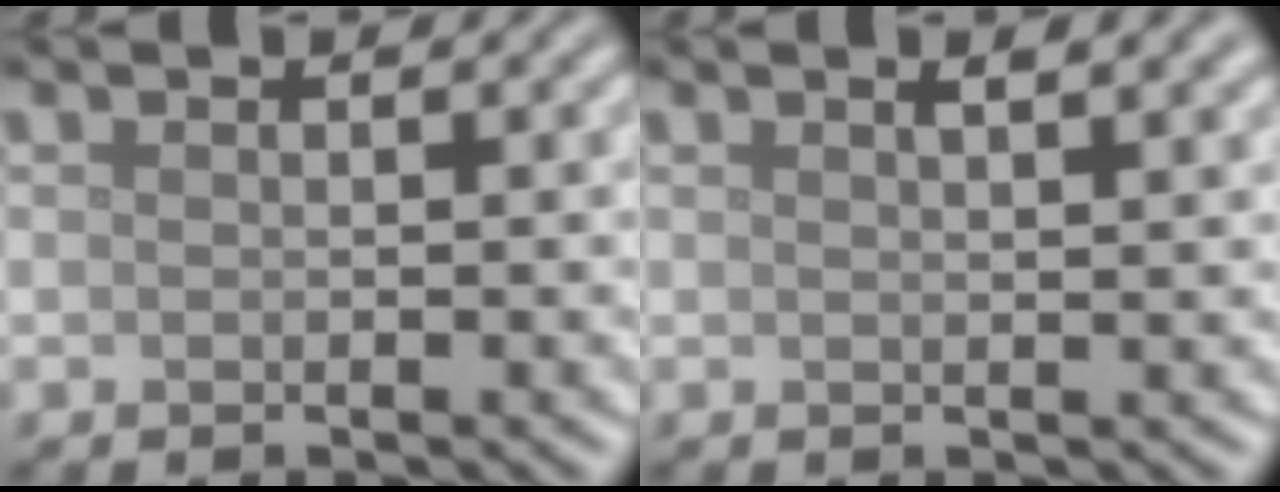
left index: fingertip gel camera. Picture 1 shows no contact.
{"total": 2.7, "force": [1.5, 1.0, 2.0], "torque": [-0.012, 0.010, 0.008]}